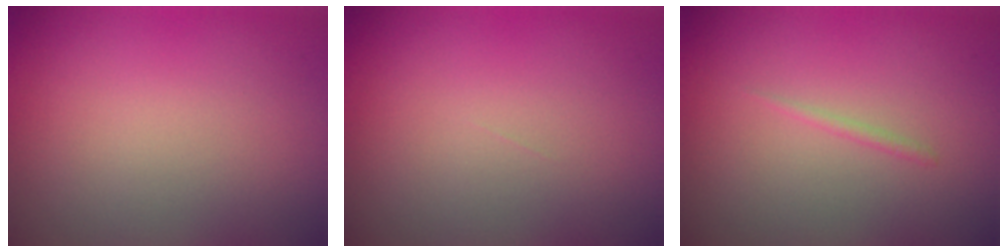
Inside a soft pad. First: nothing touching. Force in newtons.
{"total": 0.0}
{"total": 0.6, "press": 0.5, "slide": 0.1}